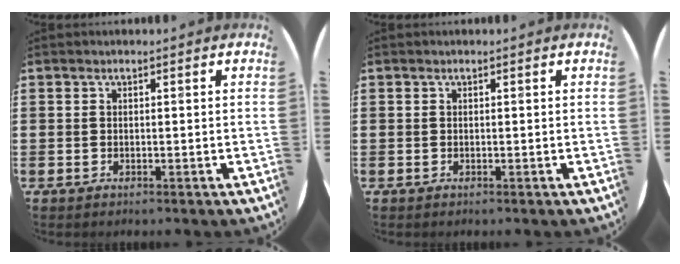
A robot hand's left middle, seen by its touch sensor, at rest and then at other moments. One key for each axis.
{"total": 0.0}